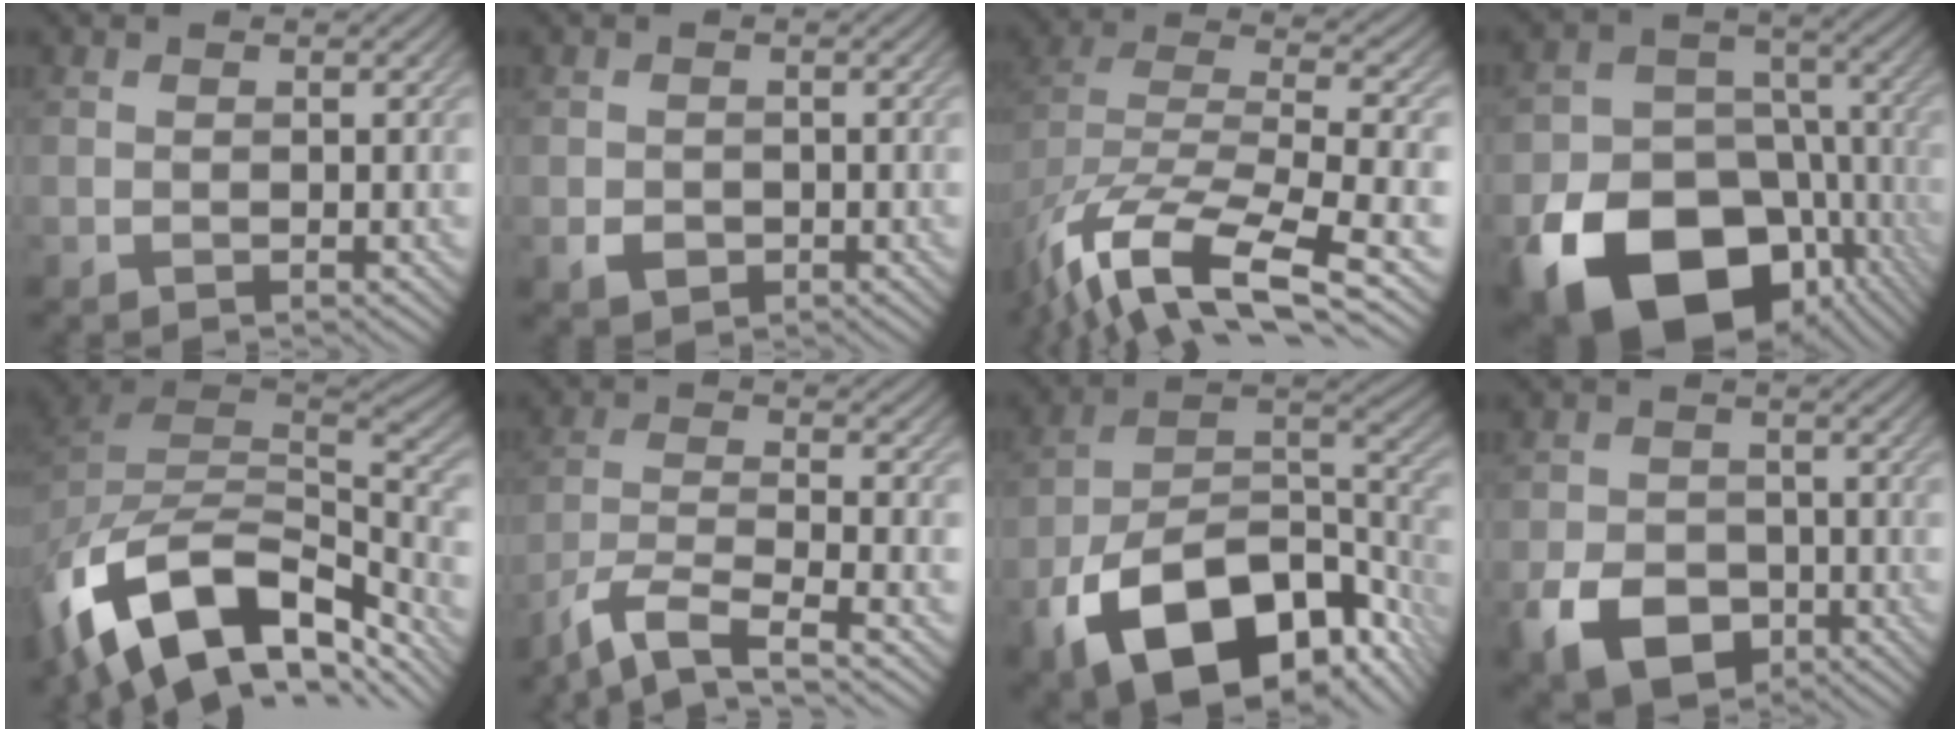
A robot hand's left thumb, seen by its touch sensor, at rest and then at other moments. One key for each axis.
{"total": 2.0, "fx": -0.7, "fy": 1.7, "fz": 0.8, "tx": -0.014, "ty": -0.010, "tz": -0.015}
{"total": 14.4, "fx": -7.6, "fy": 5.0, "fz": 11.1, "tx": -0.237, "ty": -0.012, "tz": -0.115}
{"total": 22.3, "fx": -10.8, "fy": 16.4, "fz": 10.5, "tx": -0.192, "ty": -0.070, "tz": -0.152}
{"total": 15.9, "fx": -8.4, "fy": 8.9, "fz": 10.1, "tx": -0.240, "ty": -0.023, "tz": -0.138}
{"total": 7.7, "fx": -5.9, "fy": 1.6, "fz": 4.7, "tx": -0.099, "ty": -0.009, "tz": -0.119}
{"total": 18.5, "fx": -9.5, "fy": 10.1, "fz": 12.3, "tx": -0.224, "ty": -0.043, "tz": -0.141}
{"total": 7.9, "fx": -3.8, "fy": 5.5, "fz": 4.2, "tx": -0.087, "ty": -0.018, "tz": -0.072}